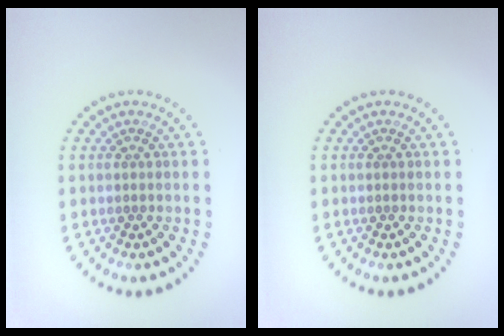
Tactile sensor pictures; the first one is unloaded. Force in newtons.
{"total": 0.0}